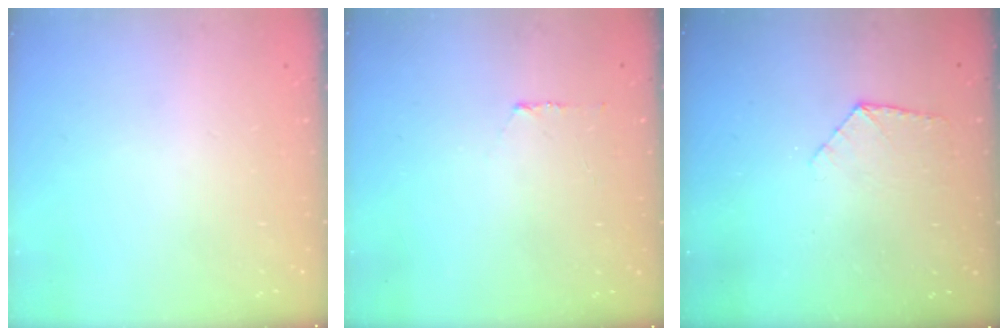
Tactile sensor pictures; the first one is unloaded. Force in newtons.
{"total": 5.3, "press": 5.2, "slide": 0.6}
{"total": 7.8, "press": 7.8, "slide": 0.5}